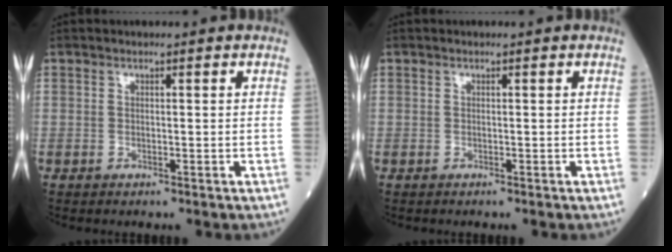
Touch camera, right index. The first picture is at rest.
{"total": 0.0}